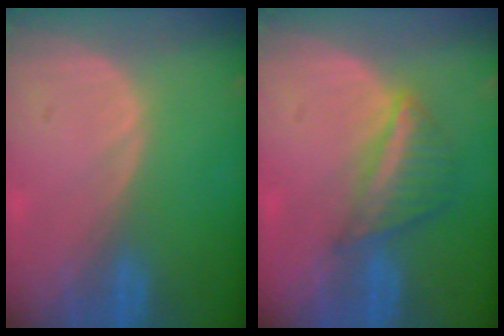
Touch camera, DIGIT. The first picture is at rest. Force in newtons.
{"total": 6.1, "press": 5.4, "slide": 2.8}